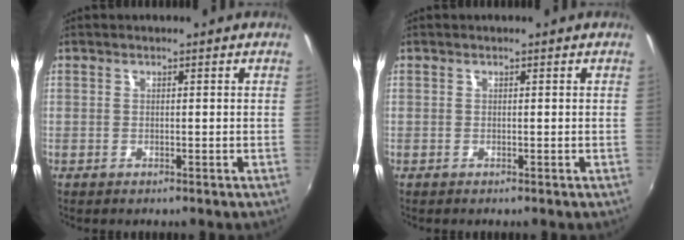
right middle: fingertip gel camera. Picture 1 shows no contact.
{"total": 0.0}